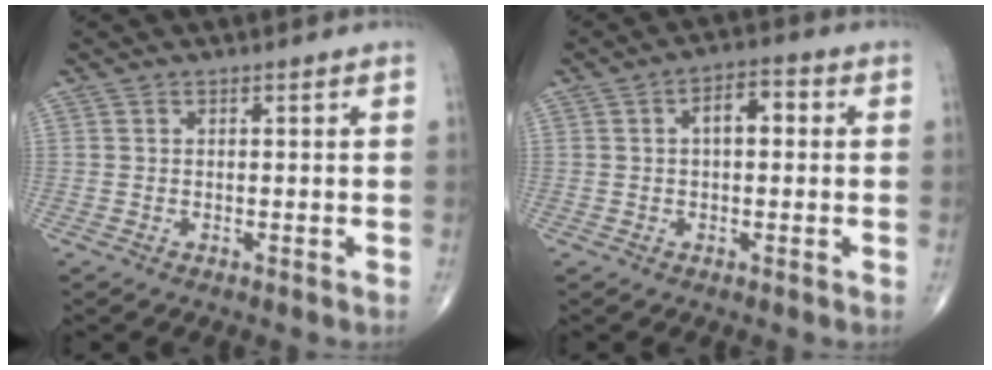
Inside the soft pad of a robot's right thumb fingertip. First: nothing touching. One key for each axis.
{"total": 5.4, "fx": 0.8, "fy": 2.9, "fz": 4.5, "tx": -0.064, "ty": 0.018, "tz": 0.003}